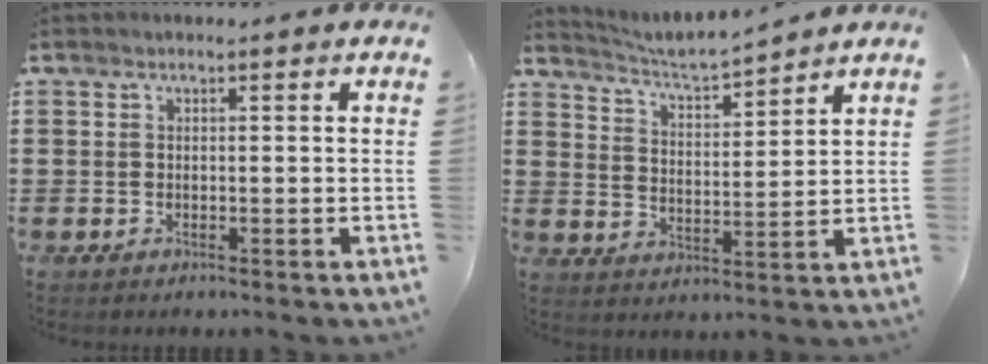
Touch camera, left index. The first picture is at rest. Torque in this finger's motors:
{"motor_torque": [0.39, 0.08, 0.12, 0.04]}